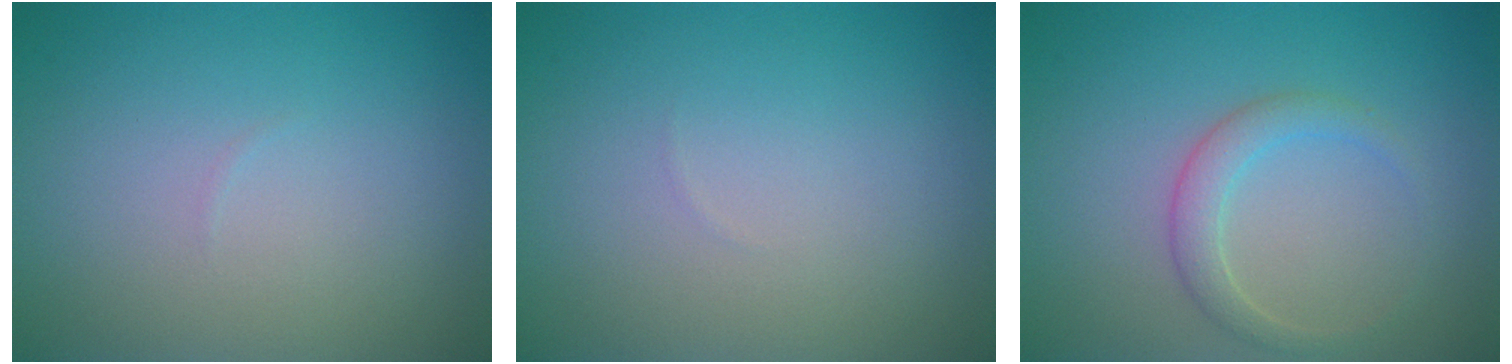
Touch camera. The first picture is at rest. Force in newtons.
{"total": 0.0}
{"total": 2.1, "press": 2.1, "slide": 0.1}